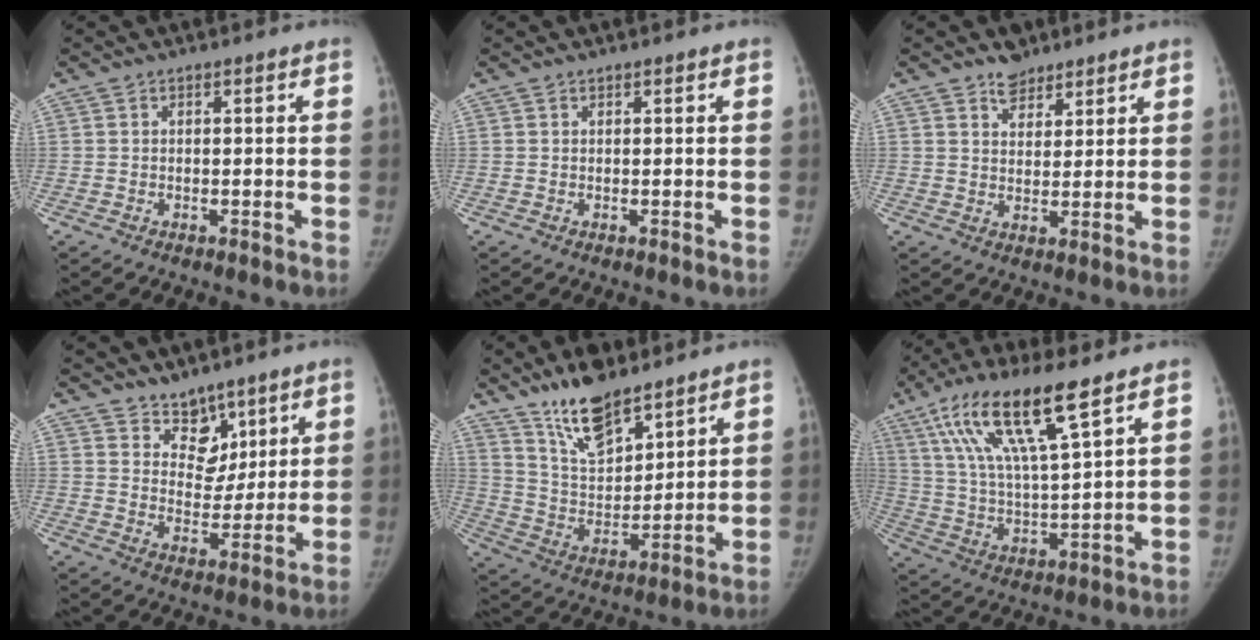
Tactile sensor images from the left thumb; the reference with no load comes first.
{"total": 0.0}
{"total": 4.6, "force": [3.5, 2.7, 1.1], "torque": [0.005, -0.026, 0.059]}
{"total": 7.7, "force": [5.7, 4.8, 1.9], "torque": [0.013, -0.044, 0.102]}
{"total": 14.0, "force": [10.8, 5.1, 7.3], "torque": [-0.098, -0.070, 0.203]}
{"total": 17.2, "force": [9.9, 3.3, 13.7], "torque": [-0.260, -0.028, 0.193]}